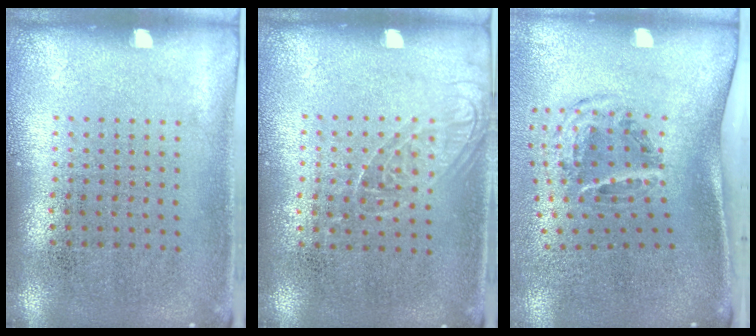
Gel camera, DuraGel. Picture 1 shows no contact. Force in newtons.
{"total": 1.1, "press": 0.9, "slide": 0.5}
{"total": 2.2, "press": 1.2, "slide": 1.8}